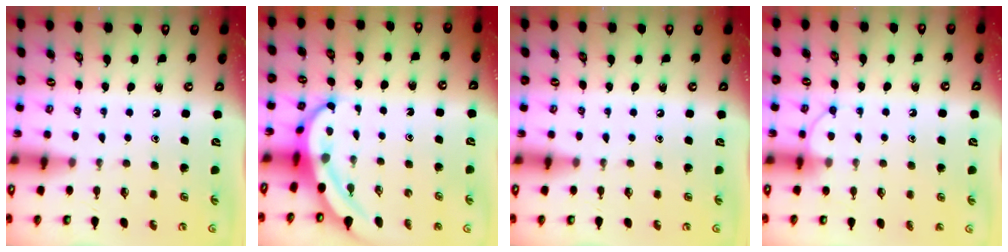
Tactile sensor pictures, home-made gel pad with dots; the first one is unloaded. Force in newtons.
{"total": 5.2, "press": 5.2, "slide": 0.8}
{"total": 0.0}
{"total": 7.5, "press": 7.5, "slide": 0.8}